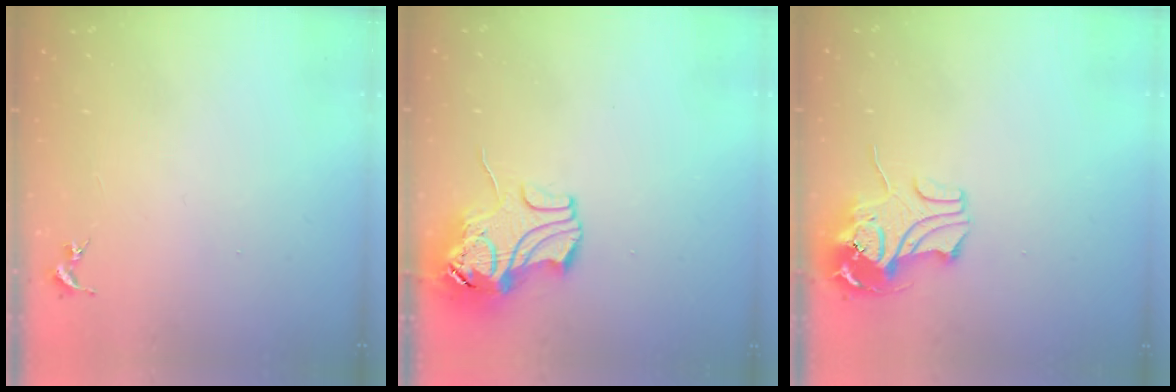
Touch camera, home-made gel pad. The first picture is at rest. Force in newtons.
{"total": 11.2, "press": 11.0, "slide": 1.7}
{"total": 10.6, "press": 10.6, "slide": 0.8}